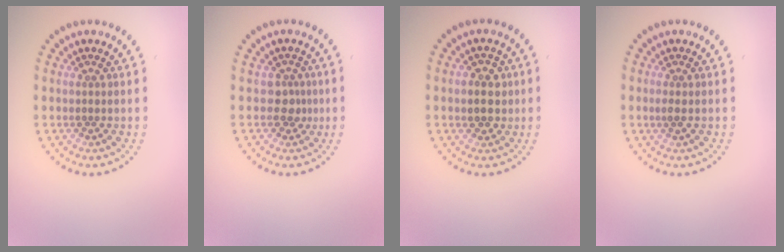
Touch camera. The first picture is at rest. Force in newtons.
{"total": 1.7, "press": 1.3, "slide": 1.1}
{"total": 2.8, "press": 2.7, "slide": 0.7}
{"total": 0.7, "press": 0.7, "slide": 0.3}